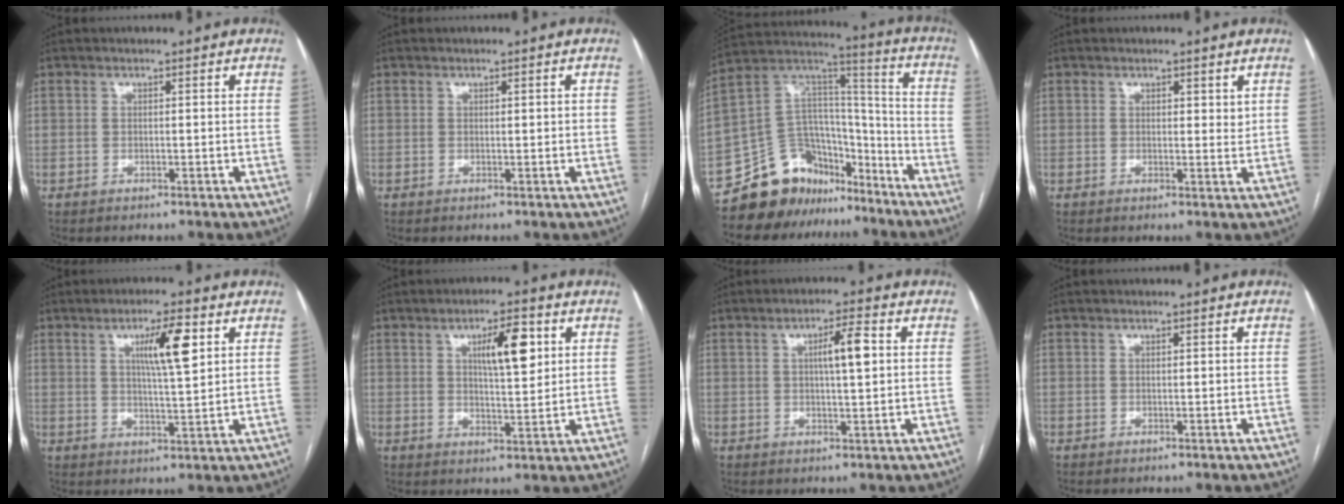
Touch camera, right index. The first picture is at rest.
{"total": 0.8, "force": [0.2, 0.2, 0.8], "torque": [-0.012, 0.002, 0.003]}
{"total": 16.3, "force": [-13.1, 8.8, 3.9], "torque": [-0.058, 0.095, -0.229]}
{"total": 1.7, "force": [1.1, 0.9, 1.0], "torque": [-0.008, -0.007, 0.015]}
{"total": 7.6, "force": [2.9, 0.7, 7.0], "torque": [-0.121, 0.003, 0.048]}
{"total": 7.7, "force": [2.8, 1.8, 7.0], "torque": [-0.114, 0.007, 0.047]}
{"total": 5.2, "force": [1.0, 0.6, 5.1], "torque": [-0.085, 0.006, 0.016]}
{"total": 0.0}